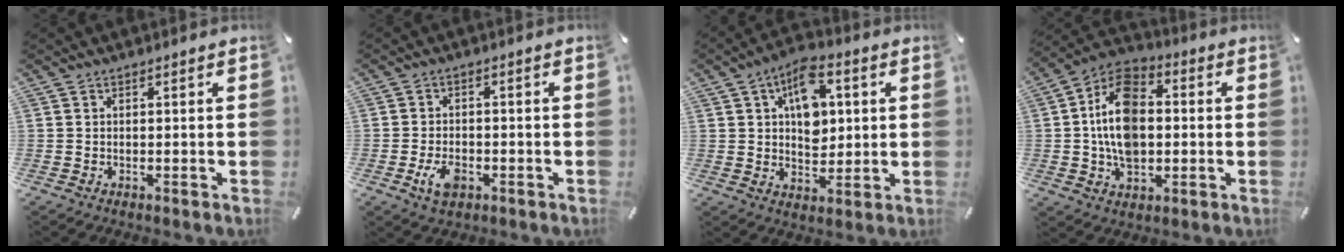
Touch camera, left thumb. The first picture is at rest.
{"total": 5.0, "force": [-2.0, 3.1, 3.4], "torque": [-0.074, 0.005, -0.039]}
{"total": 11.2, "force": [3.3, 7.6, 7.6], "torque": [-0.105, -0.003, 0.059]}
{"total": 14.4, "force": [-0.3, 10.1, 10.3], "torque": [-0.219, 0.008, -0.007]}